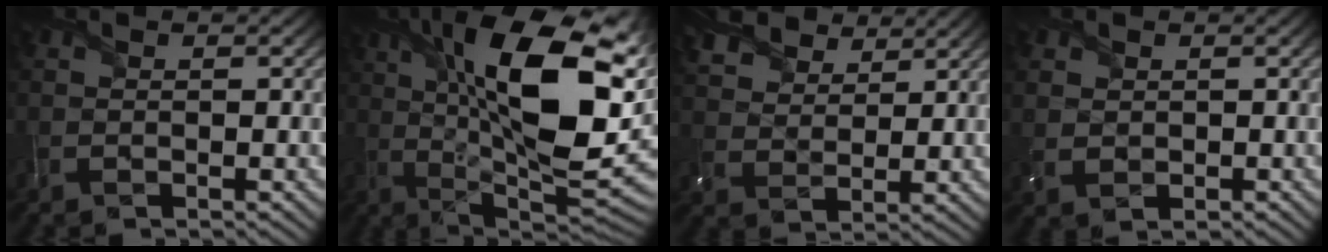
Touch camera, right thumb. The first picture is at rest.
{"total": 18.0, "force": [4.2, 6.4, 16.3], "torque": [-0.276, 0.032, 0.067]}
{"total": 8.1, "force": [5.8, 4.1, 3.7], "torque": [-0.112, 0.020, 0.105]}
{"total": 2.0, "force": [0.7, 1.6, 1.0], "torque": [-0.028, -0.004, 0.017]}